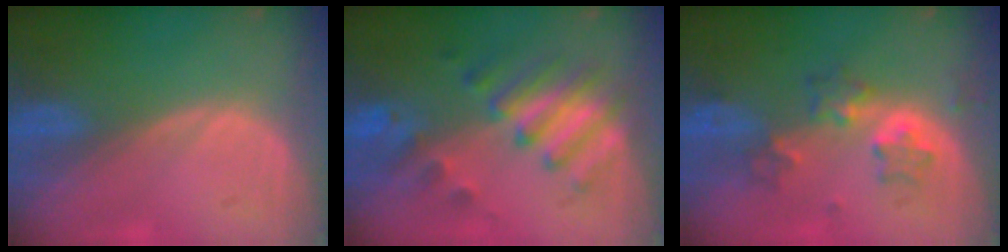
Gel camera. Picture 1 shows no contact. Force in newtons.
{"total": 7.4, "press": 7.3, "slide": 1.3}
{"total": 5.3, "press": 5.2, "slide": 1.2}